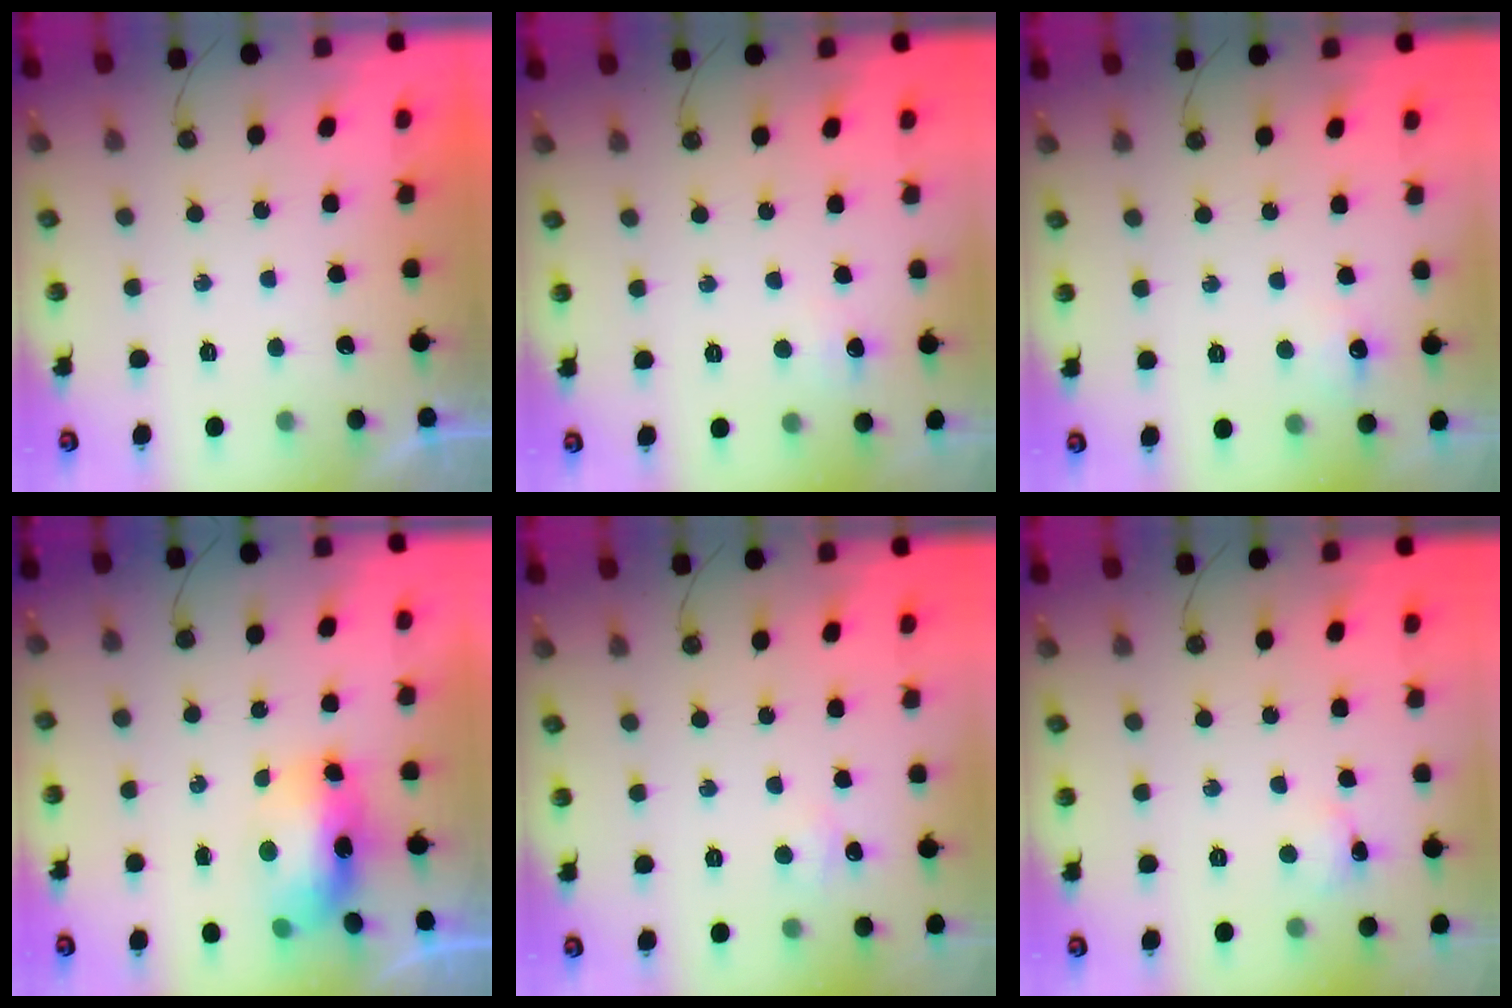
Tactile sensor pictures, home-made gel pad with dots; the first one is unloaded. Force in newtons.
{"total": 3.9, "press": 3.8, "slide": 0.6}
{"total": 6.1, "press": 6.0, "slide": 0.9}
{"total": 9.5, "press": 9.3, "slide": 2.0}
{"total": 5.1, "press": 5.0, "slide": 0.7}
{"total": 2.0, "press": 1.9, "slide": 0.4}